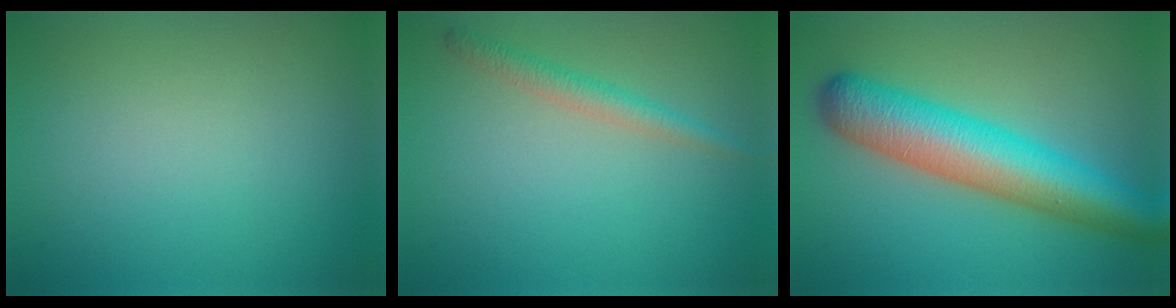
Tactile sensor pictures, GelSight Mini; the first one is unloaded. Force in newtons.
{"total": 2.0, "press": 2.0, "slide": 0.0}
{"total": 9.0, "press": 9.0, "slide": 0.2}